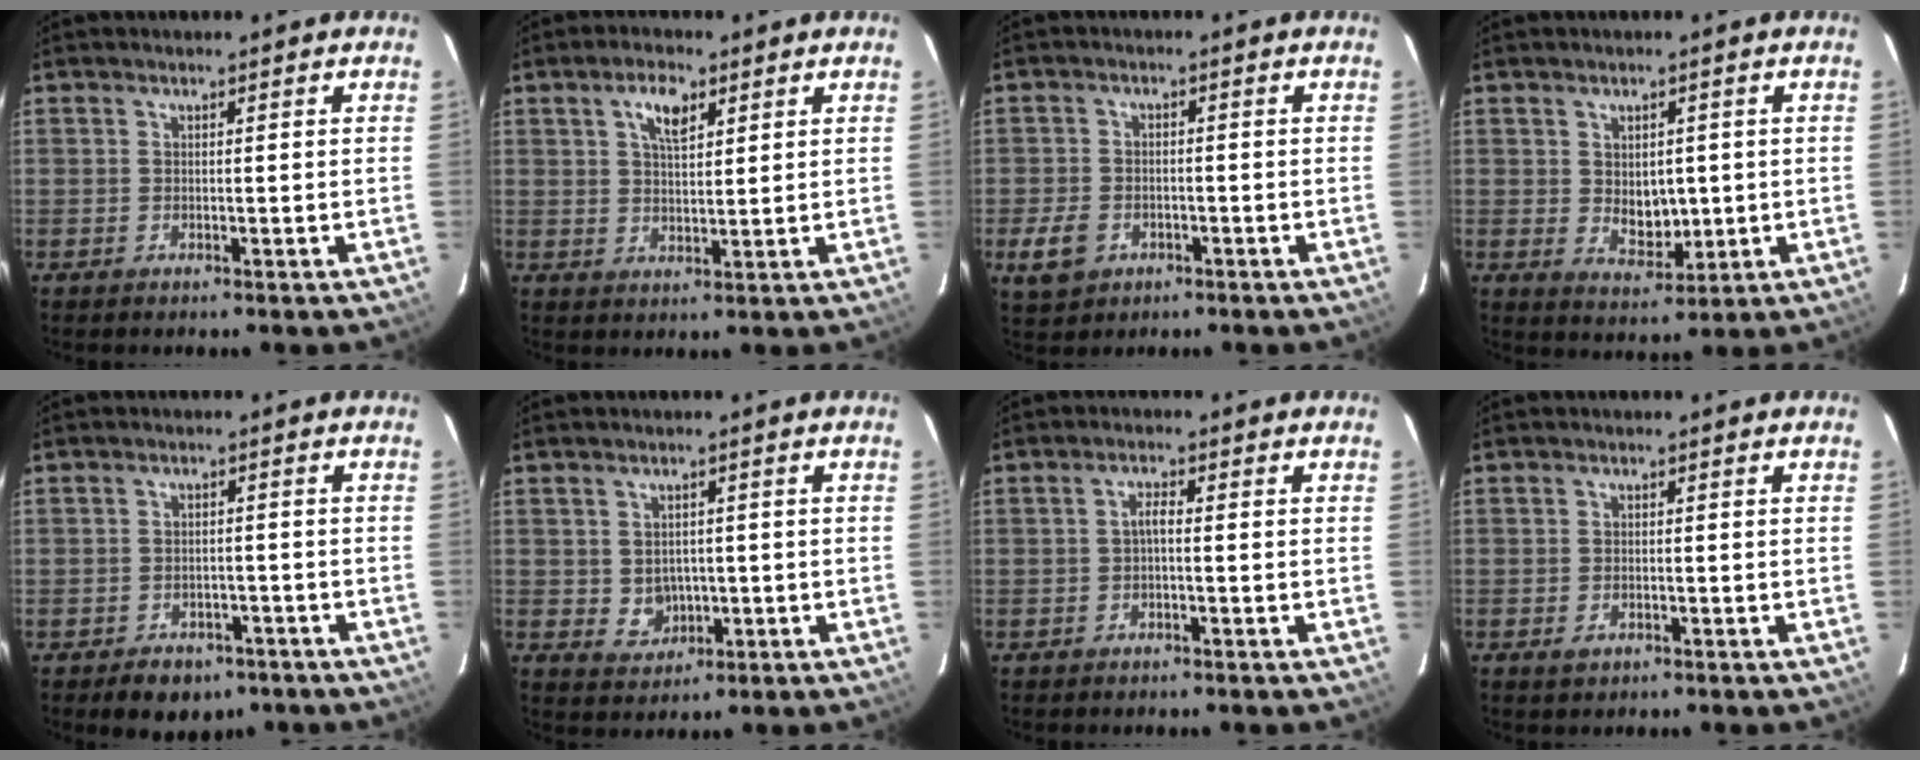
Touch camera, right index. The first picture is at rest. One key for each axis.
{"total": 5.2, "fx": 2.6, "fy": 2.3, "fz": 3.9, "tx": -0.070, "ty": 0.010, "tz": 0.047}
{"total": 6.0, "fx": -2.5, "fy": 4.7, "fz": 2.8, "tx": -0.079, "ty": 0.004, "tz": -0.039}
{"total": 5.4, "fx": 0.4, "fy": 3.9, "fz": 3.6, "tx": -0.057, "ty": -0.004, "tz": 0.018}
{"total": 6.7, "fx": -4.4, "fy": 4.6, "fz": 2.1, "tx": -0.043, "ty": 0.018, "tz": -0.047}
{"total": 4.2, "fx": -0.3, "fy": 3.9, "fz": 1.6, "tx": -0.032, "ty": 0.008, "tz": 0.010}
{"total": 1.6, "fx": -0.5, "fy": 0.4, "fz": 1.5, "tx": -0.030, "ty": 0.008, "tz": -0.011}
{"total": 1.6, "fx": -0.9, "fy": 1.1, "fz": 0.8, "tx": -0.013, "ty": 0.000, "tz": -0.013}